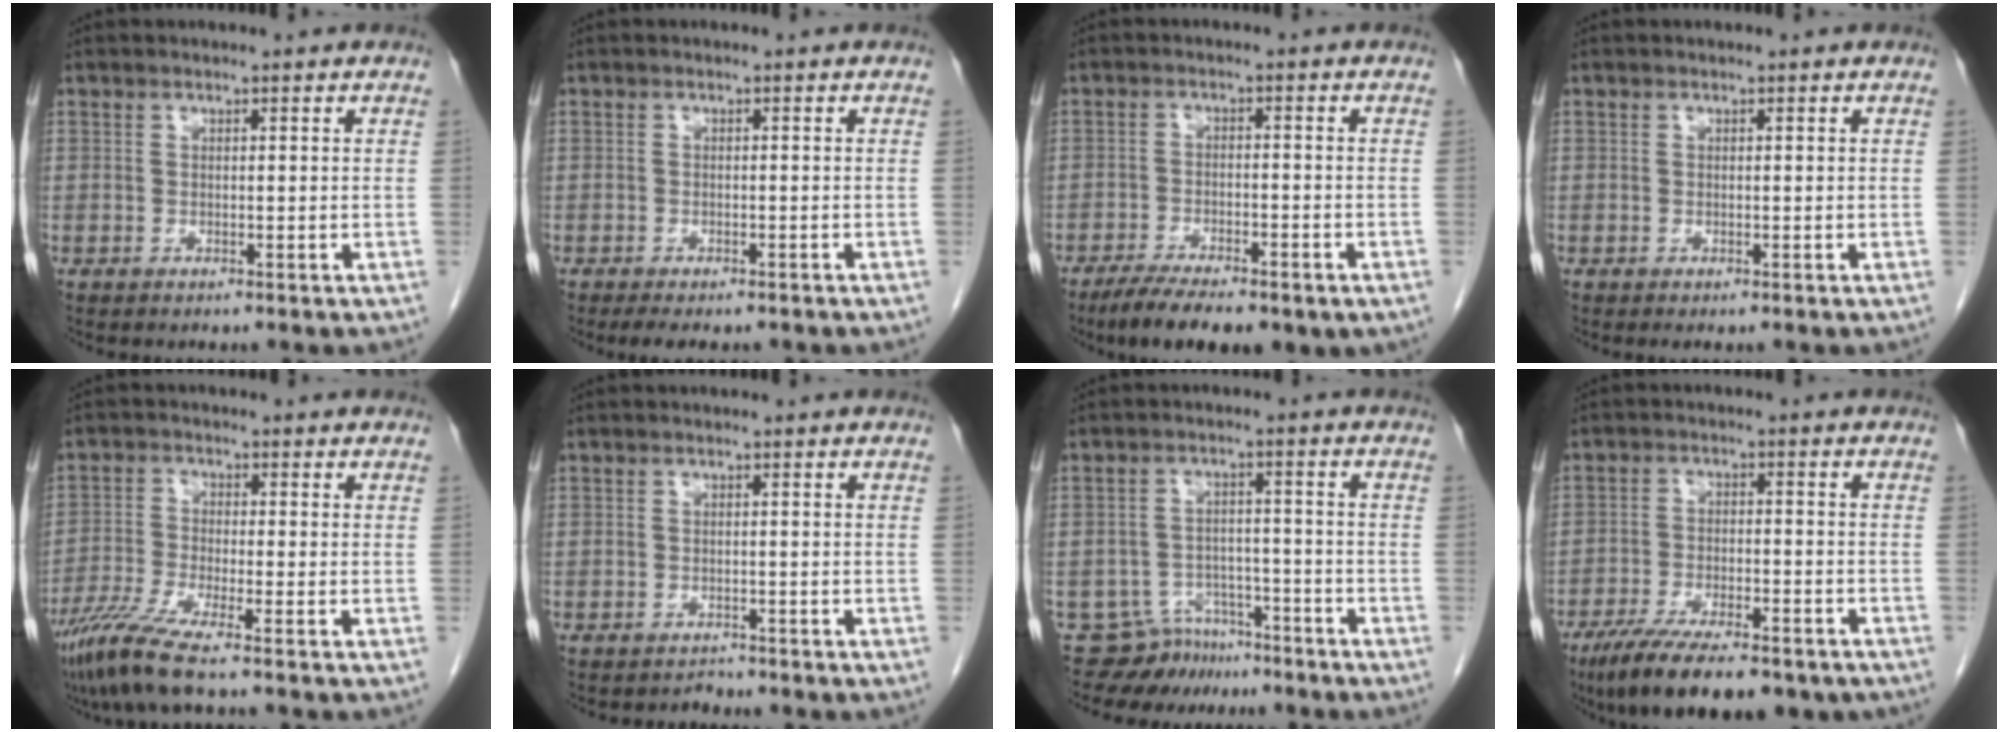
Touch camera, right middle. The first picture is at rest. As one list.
[{"total": 4.7, "force": [-3.7, 1.9, 2.3], "torque": [-0.026, -0.007, -0.049]}, {"total": 11.2, "force": [-7.7, 3.8, 7.3], "torque": [-0.111, -0.011, -0.114]}, {"total": 1.4, "force": [-1.0, 0.6, 0.8], "torque": [-0.009, -0.002, -0.009]}, {"total": 7.0, "force": [-5.2, -0.6, 4.6], "torque": [-0.099, -0.027, -0.105]}, {"total": 1.0, "force": [-0.9, 0.2, -0.4], "torque": [0.006, -0.004, -0.015]}, {"total": 7.2, "force": [-6.1, 3.7, -0.6], "torque": [0.017, 0.027, -0.096]}, {"total": 15.6, "force": [-11.6, 4.6, 9.3], "torque": [-0.144, -0.013, -0.177]}]